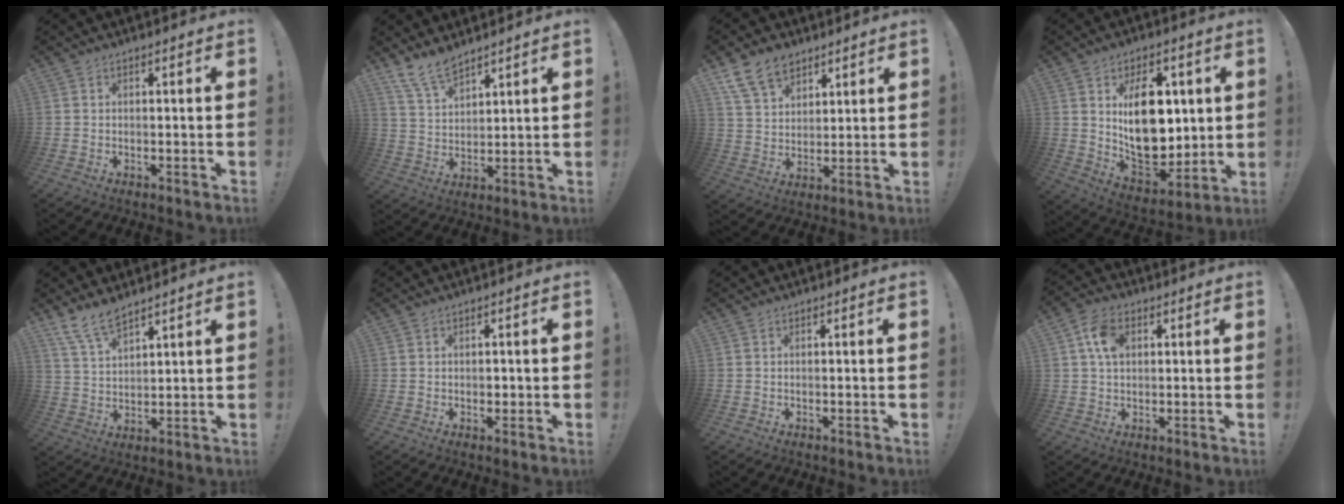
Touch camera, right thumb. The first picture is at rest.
{"total": 8.9, "force": [7.6, 3.2, 3.3], "torque": [-0.063, -0.050, 0.148]}
{"total": 12.1, "force": [7.8, 8.1, 4.6], "torque": [-0.079, -0.041, 0.153]}
{"total": 19.9, "force": [4.7, 13.1, 14.2], "torque": [-0.214, -0.038, 0.084]}
{"total": 8.0, "force": [6.7, 2.5, 3.6], "torque": [-0.071, -0.038, 0.128]}
{"total": 1.2, "force": [-0.4, 1.0, 0.5], "torque": [-0.003, 0.002, -0.008]}
{"total": 0.0}
{"total": 7.7, "force": [2.2, 5.3, 5.2], "torque": [-0.087, 0.009, 0.045]}